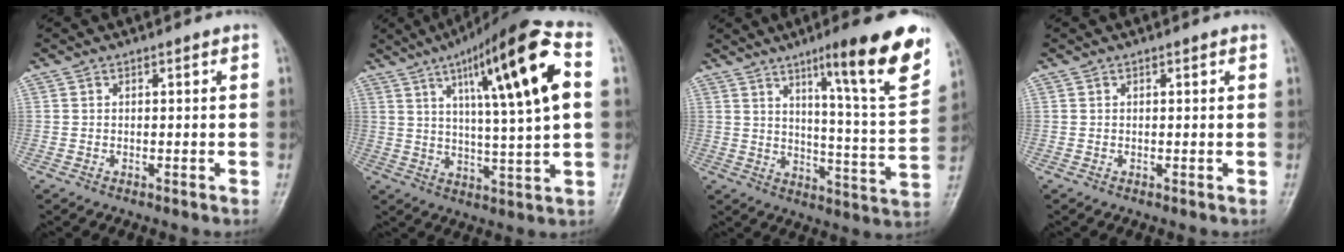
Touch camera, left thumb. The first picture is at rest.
{"total": 20.9, "force": [6.8, 3.5, 19.5], "torque": [-0.295, 0.007, 0.101]}
{"total": 18.7, "force": [10.8, 1.9, 15.2], "torque": [-0.188, -0.057, 0.158]}
{"total": 0.0}